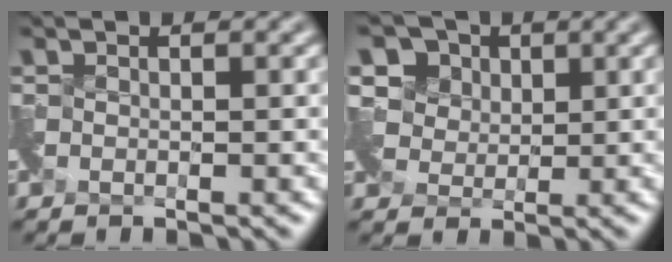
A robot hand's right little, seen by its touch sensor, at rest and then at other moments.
{"total": 8.8, "force": [4.8, 6.3, 3.8], "torque": [-0.072, 0.036, 0.050]}